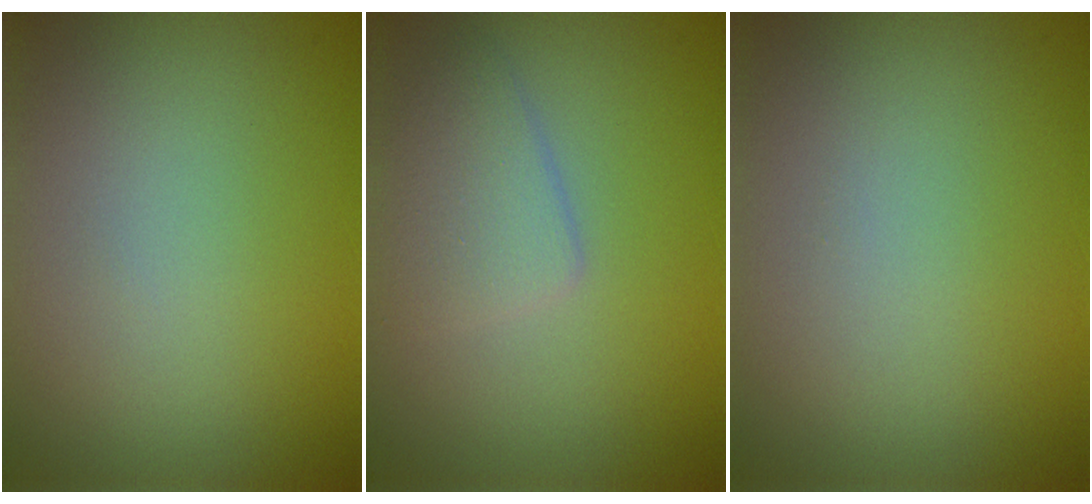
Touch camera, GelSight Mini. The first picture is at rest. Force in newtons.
{"total": 2.7, "press": 2.7, "slide": 0.1}
{"total": 0.0}